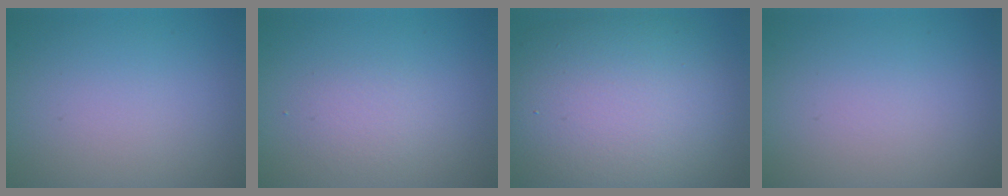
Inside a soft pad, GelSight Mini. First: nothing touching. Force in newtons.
{"total": 1.5, "press": 1.5, "slide": 0.1}
{"total": 13.1, "press": 13.1, "slide": 0.7}
{"total": 0.0}